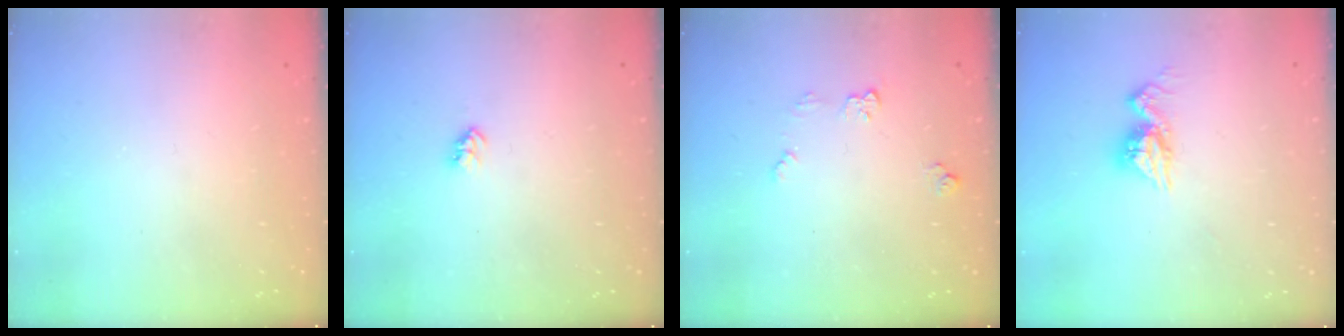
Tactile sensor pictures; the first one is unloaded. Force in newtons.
{"total": 2.7, "press": 2.7, "slide": 0.4}
{"total": 5.9, "press": 5.8, "slide": 0.6}
{"total": 9.3, "press": 9.3, "slide": 0.6}